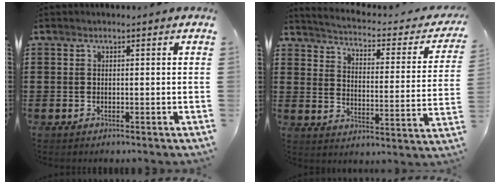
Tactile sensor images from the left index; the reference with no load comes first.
{"total": 2.3, "force": [2.2, -0.2, 0.9], "torque": [-0.037, -0.026, 0.025]}